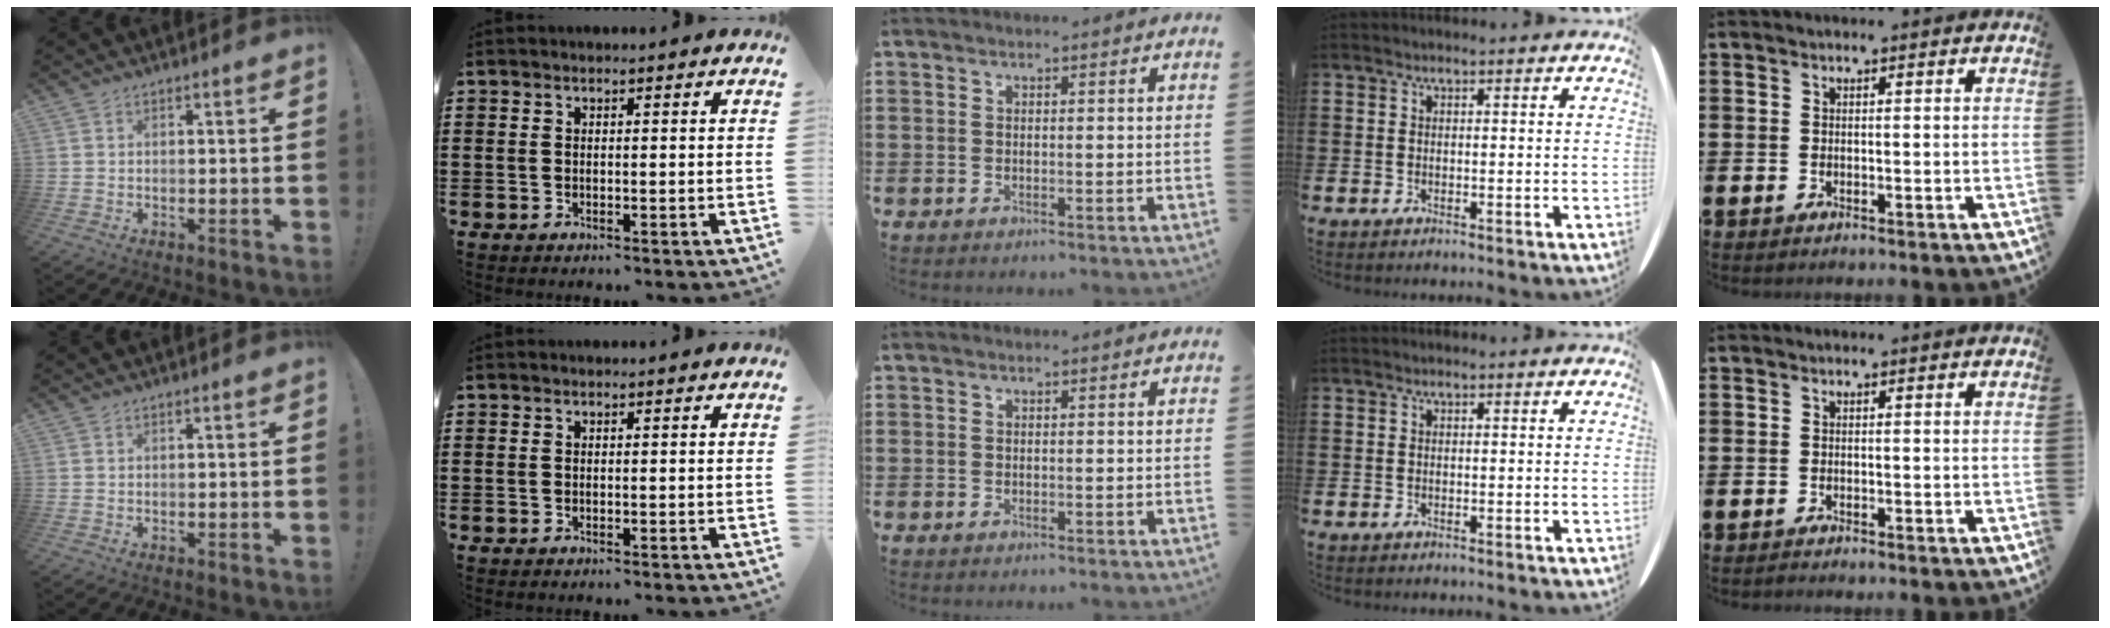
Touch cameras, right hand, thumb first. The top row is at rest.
{}